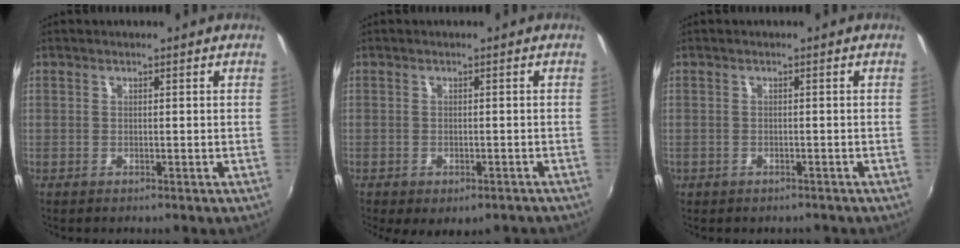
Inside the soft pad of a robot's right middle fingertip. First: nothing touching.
{"total": 5.8, "force": [-3.8, 2.8, 3.4], "torque": [-0.068, -0.030, -0.047]}
{"total": 1.9, "force": [-1.1, 1.4, 0.4], "torque": [-0.014, -0.004, -0.014]}